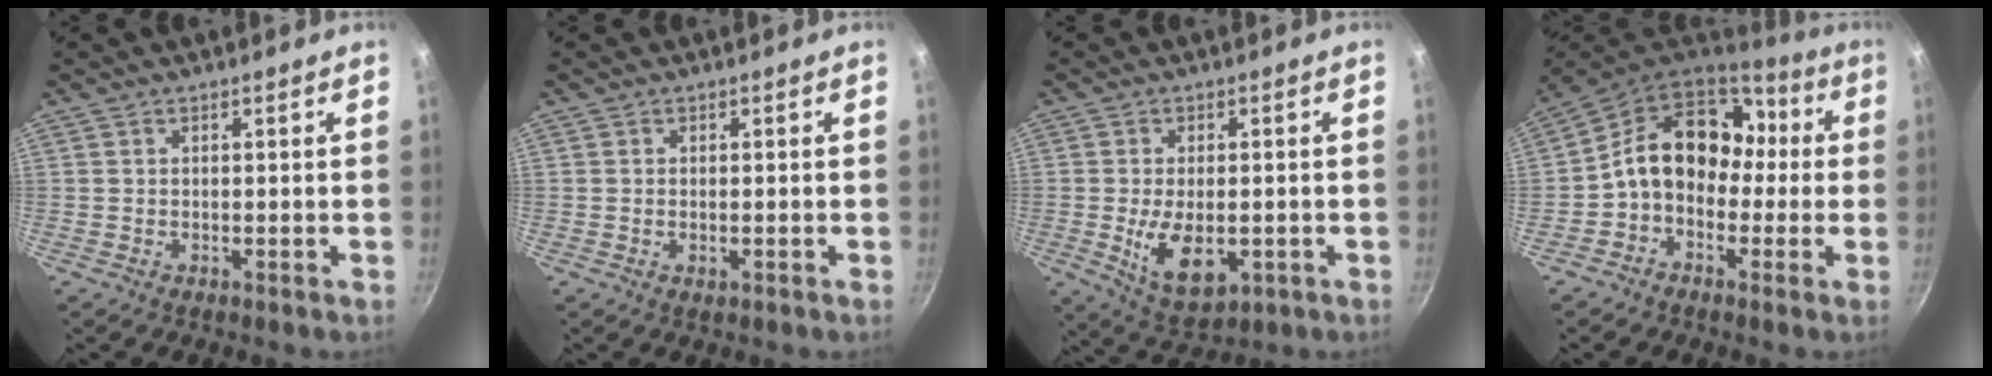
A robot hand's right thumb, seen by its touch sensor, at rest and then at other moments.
{"total": 1.1, "force": [-0.3, 0.5, 1.0], "torque": [-0.017, -0.001, -0.005]}
{"total": 9.9, "force": [-2.0, 5.4, 8.0], "torque": [-0.129, -0.009, -0.018]}
{"total": 15.0, "force": [0.4, 11.6, 9.5], "torque": [-0.111, 0.048, -0.014]}